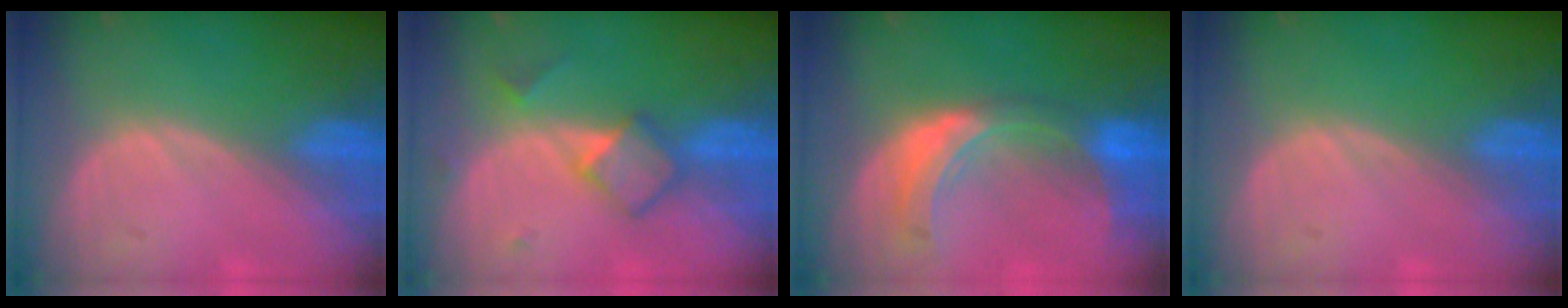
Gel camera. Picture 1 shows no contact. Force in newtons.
{"total": 4.8, "press": 4.6, "slide": 1.4}
{"total": 8.0, "press": 7.1, "slide": 3.8}
{"total": 0.0}